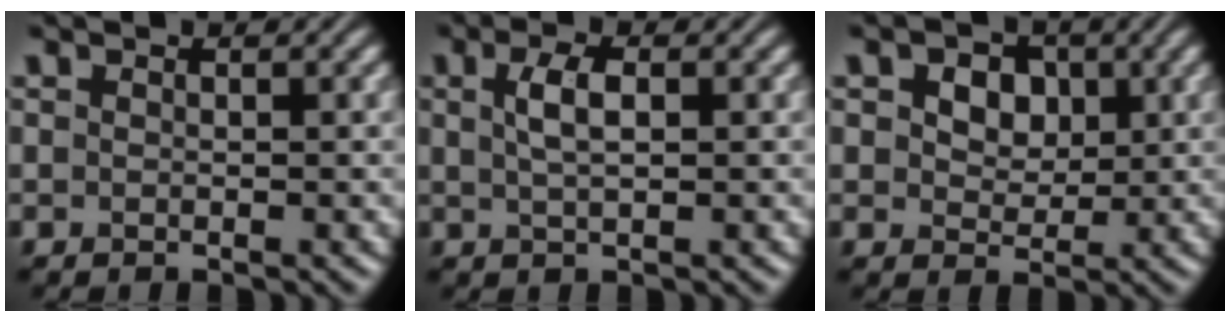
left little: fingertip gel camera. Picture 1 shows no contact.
{"total": 2.5, "force": [0.6, 0.9, 2.3], "torque": [-0.047, 0.005, 0.011]}
{"total": 5.3, "force": [2.1, 3.6, 3.2], "torque": [-0.056, 0.014, 0.015]}